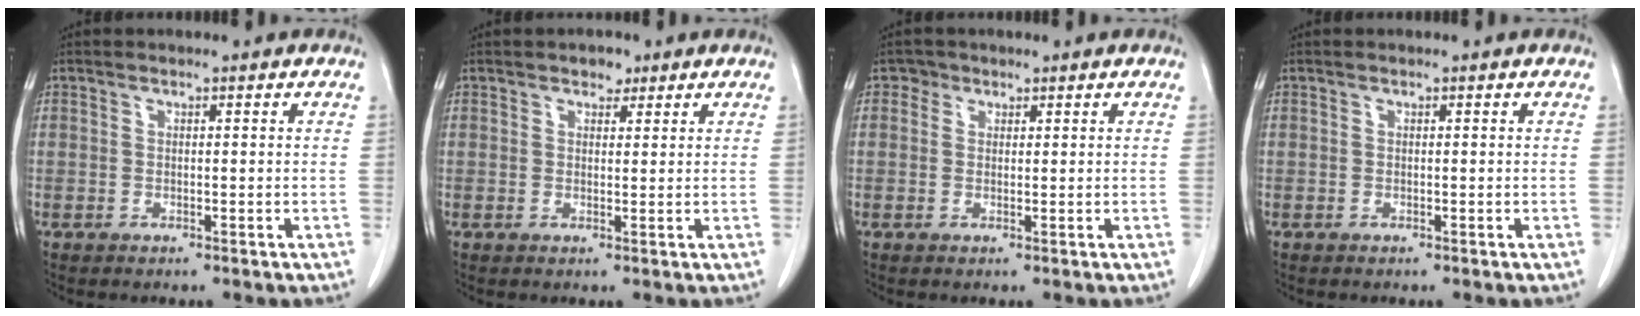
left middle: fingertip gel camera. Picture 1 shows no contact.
{"total": 1.8, "force": [1.2, 1.2, 0.7], "torque": [-0.009, 0.002, 0.017]}
{"total": 1.6, "force": [0.8, 1.3, 0.1], "torque": [0.009, 0.000, 0.007]}
{"total": 0.0}